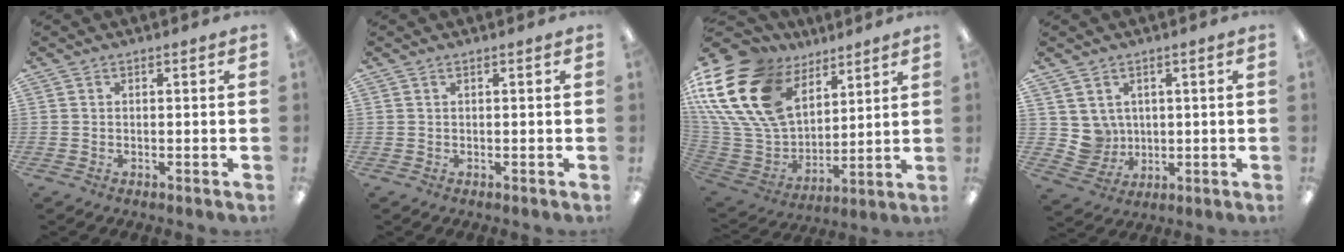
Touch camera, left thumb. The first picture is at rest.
{"total": 0.5, "force": [0.1, 0.0, 0.5], "torque": [-0.008, 0.000, 0.002]}
{"total": 24.7, "force": [11.9, 16.3, 14.2], "torque": [-0.319, -0.064, 0.224]}
{"total": 5.9, "force": [2.4, 5.4, 0.3], "torque": [-0.030, -0.012, 0.052]}